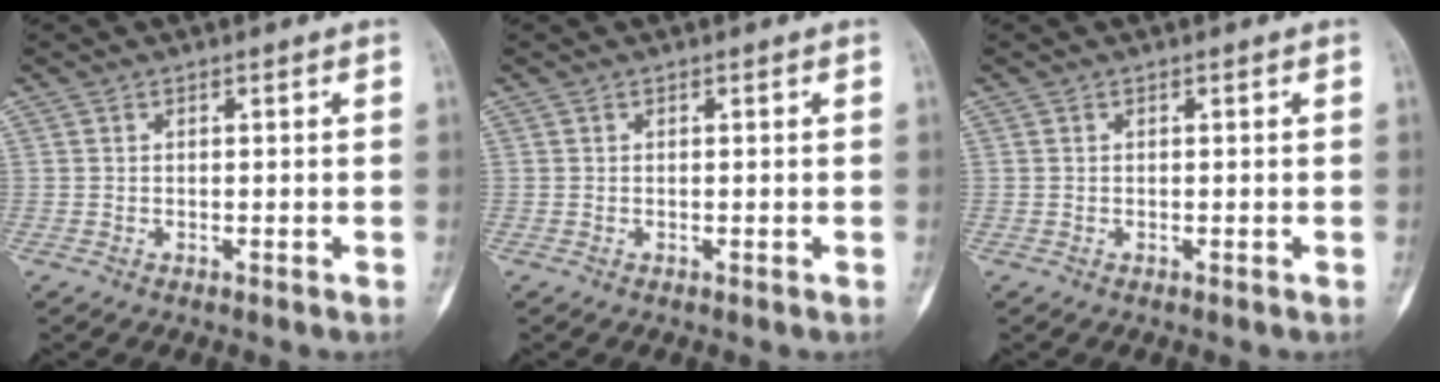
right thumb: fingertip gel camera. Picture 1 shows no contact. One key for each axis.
{"total": 0.0}
{"total": 0.0}